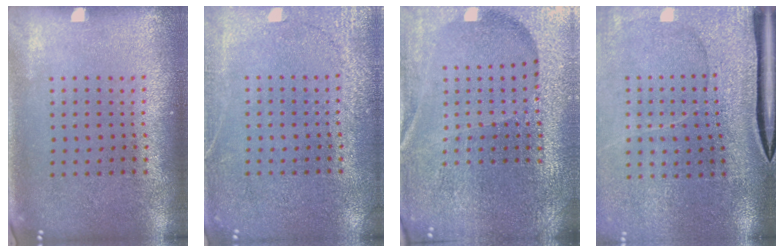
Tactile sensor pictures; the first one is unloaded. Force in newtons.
{"total": 3.5, "press": 3.4, "slide": 0.5}
{"total": 4.9, "press": 4.6, "slide": 1.6}
{"total": 4.1, "press": 3.3, "slide": 2.4}